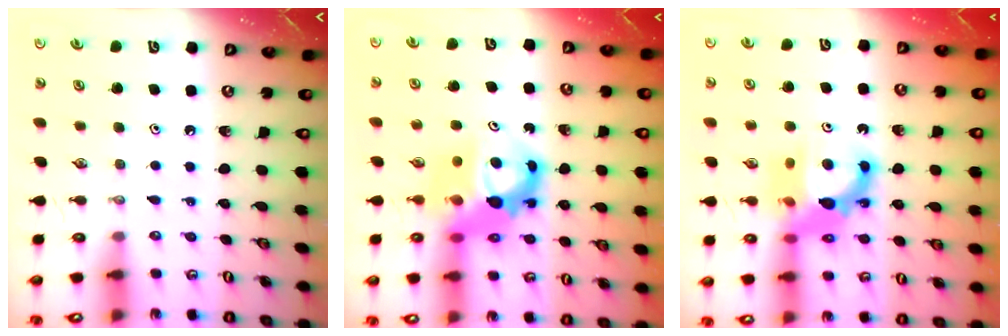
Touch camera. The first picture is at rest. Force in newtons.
{"total": 11.6, "press": 11.6, "slide": 1.1}
{"total": 11.8, "press": 11.7, "slide": 2.0}